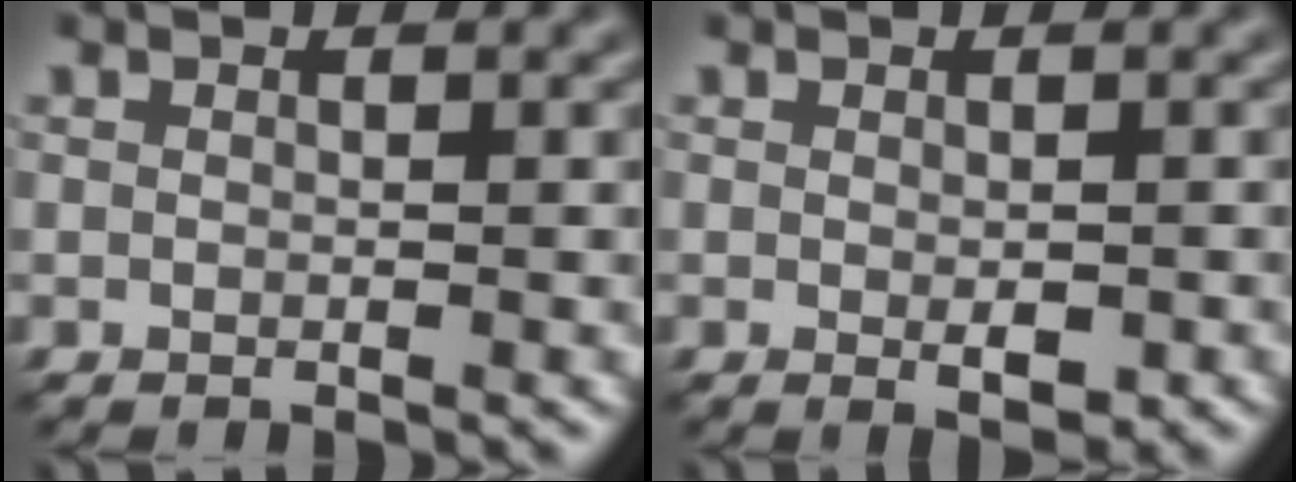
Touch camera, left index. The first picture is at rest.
{"total": 1.7, "force": [-0.4, 0.8, 1.5], "torque": [-0.022, -0.007, -0.001]}